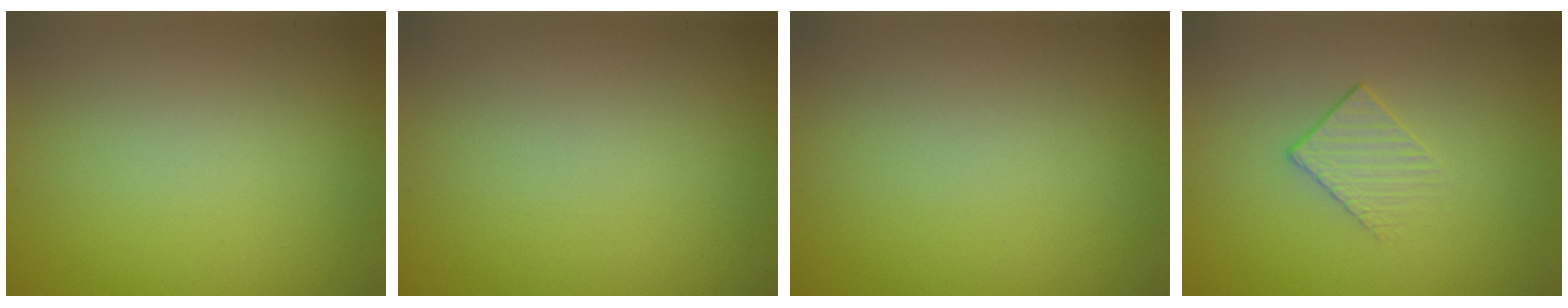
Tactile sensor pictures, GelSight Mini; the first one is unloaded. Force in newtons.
{"total": 0.0}
{"total": 0.0}
{"total": 1.5, "press": 0.9, "slide": 1.2}